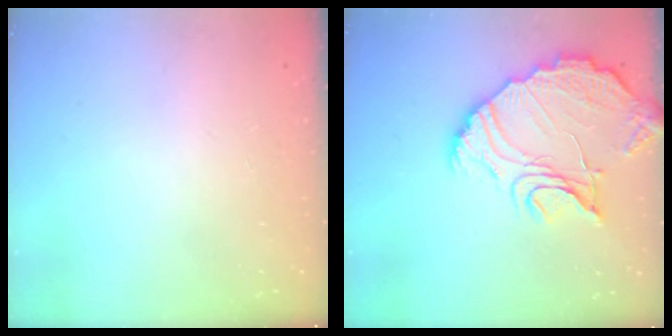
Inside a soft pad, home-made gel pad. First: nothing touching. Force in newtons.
{"total": 15.9, "press": 15.8, "slide": 1.5}